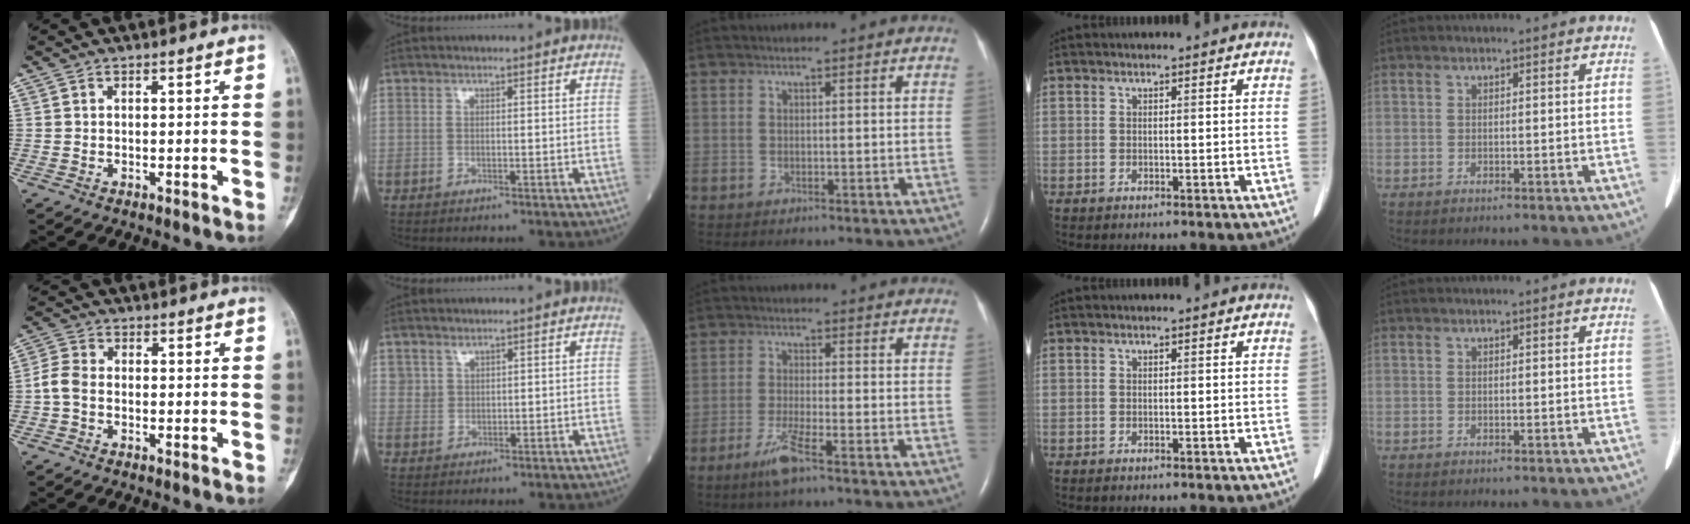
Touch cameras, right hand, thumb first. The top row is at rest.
{"thumb": {"total": 4.0, "force": [-1.1, 2.6, 2.8], "torque": [-0.060, 0.012, -0.035]}, "index": {"total": 1.3, "force": [1.1, 0.7, 0.2], "torque": [0.002, -0.001, 0.021]}, "middle": {"total": 4.4, "force": [-2.9, -0.2, 3.4], "torque": [-0.076, -0.010, -0.060]}}